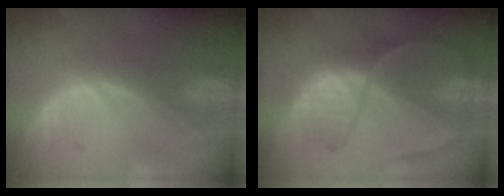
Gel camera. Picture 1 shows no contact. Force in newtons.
{"total": 8.5, "press": 7.4, "slide": 4.1}